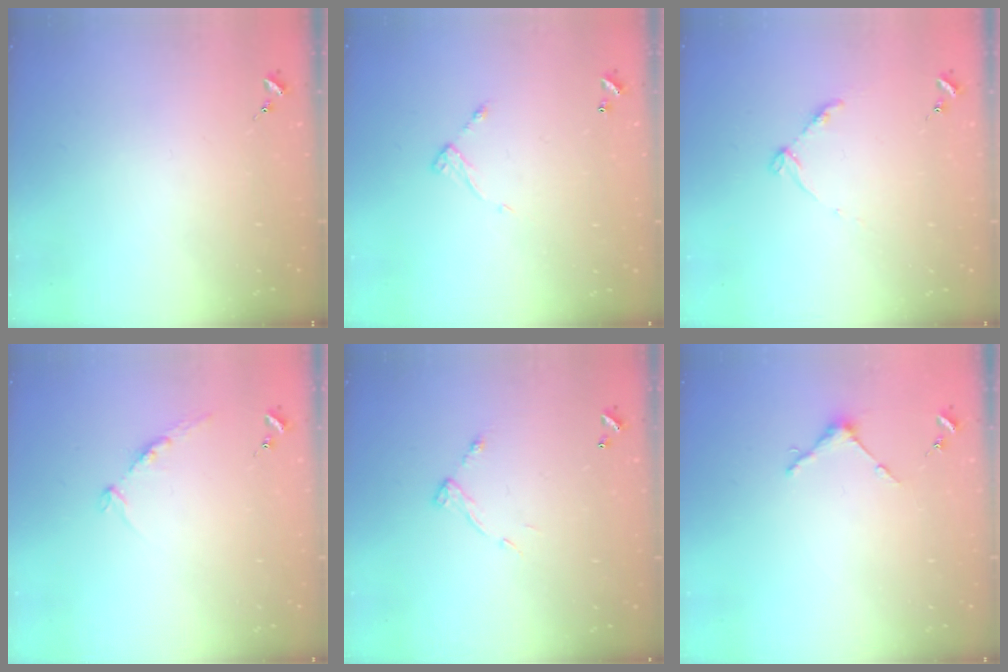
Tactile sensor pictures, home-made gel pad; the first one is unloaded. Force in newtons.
{"total": 6.4, "press": 6.4, "slide": 0.4}
{"total": 5.6, "press": 5.5, "slide": 0.7}
{"total": 8.3, "press": 8.2, "slide": 0.9}
{"total": 6.8, "press": 6.8, "slide": 0.2}
{"total": 4.0, "press": 4.0, "slide": 0.4}